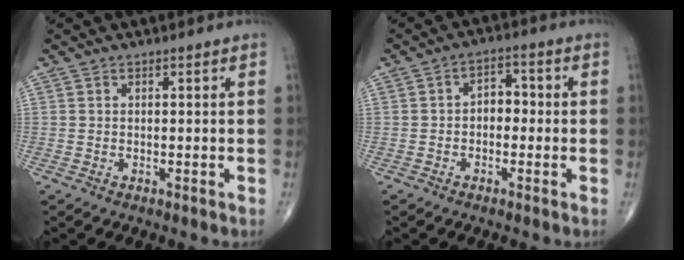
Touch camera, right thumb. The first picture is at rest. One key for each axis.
{"total": 4.6, "fx": -0.4, "fy": 3.3, "fz": 3.2, "tx": -0.028, "ty": 0.019, "tz": -0.017}